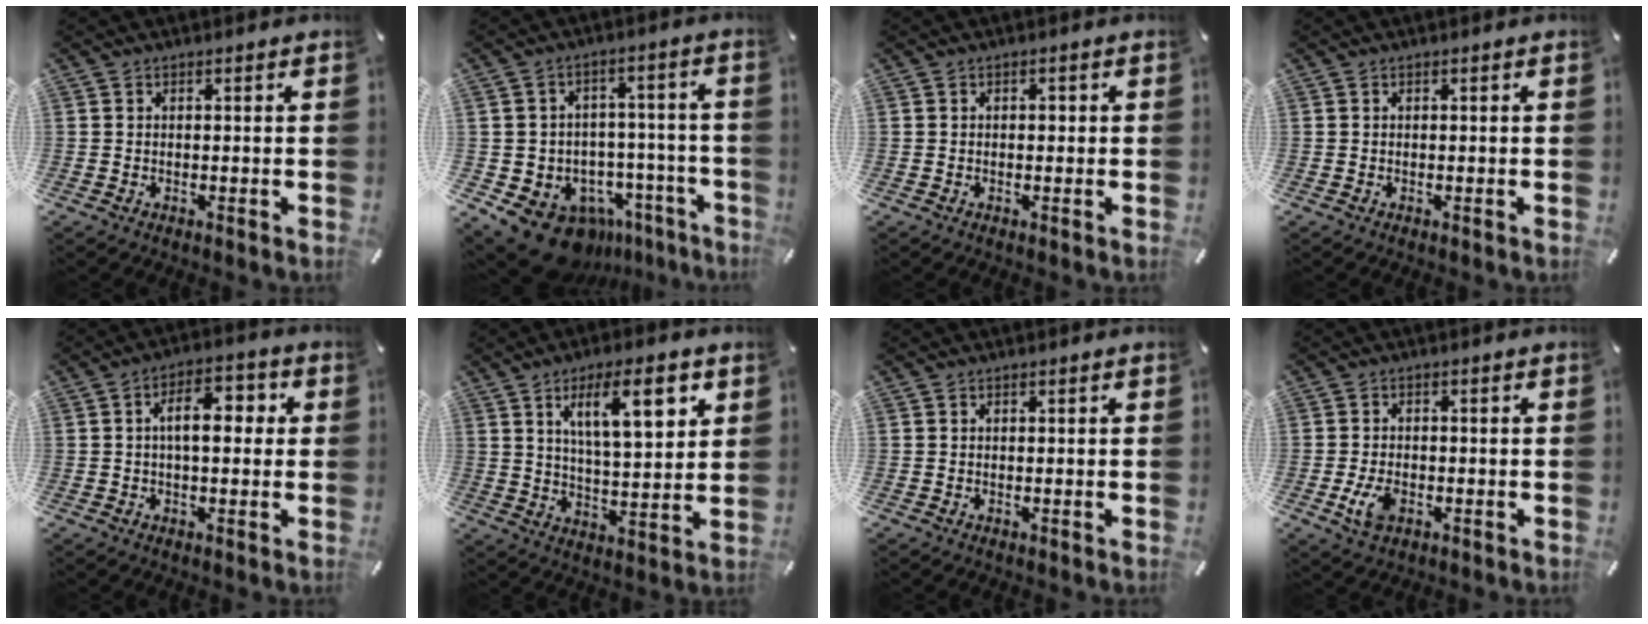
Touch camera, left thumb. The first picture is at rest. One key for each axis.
{"total": 12.3, "fx": -8.6, "fy": 7.6, "fz": 4.4, "tx": -0.071, "ty": 0.051, "tz": -0.141}
{"total": 1.0, "fx": 0.0, "fy": 0.8, "fz": 0.6, "tx": -0.012, "ty": 0.005, "tz": -0.002}
{"total": 0.0}
{"total": 8.7, "fx": 0.8, "fy": 4.6, "fz": 7.3, "tx": -0.107, "ty": 0.007, "tz": 0.005}
{"total": 14.5, "fx": 6.7, "fy": 5.3, "fz": 11.7, "tx": -0.182, "ty": -0.016, "tz": 0.108}
{"total": 0.0}
{"total": 4.9, "fx": -1.8, "fy": 2.9, "fz": 3.5, "tx": -0.084, "ty": -0.001, "tz": -0.035}